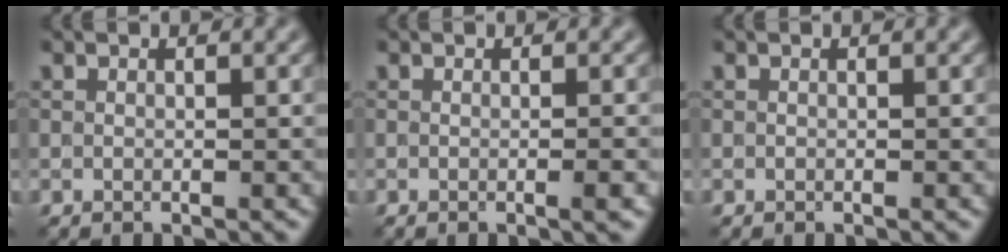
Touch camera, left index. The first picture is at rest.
{"total": 2.1, "force": [-0.1, 0.8, 2.0], "torque": [-0.014, -0.002, -0.009]}
{"total": 0.0}